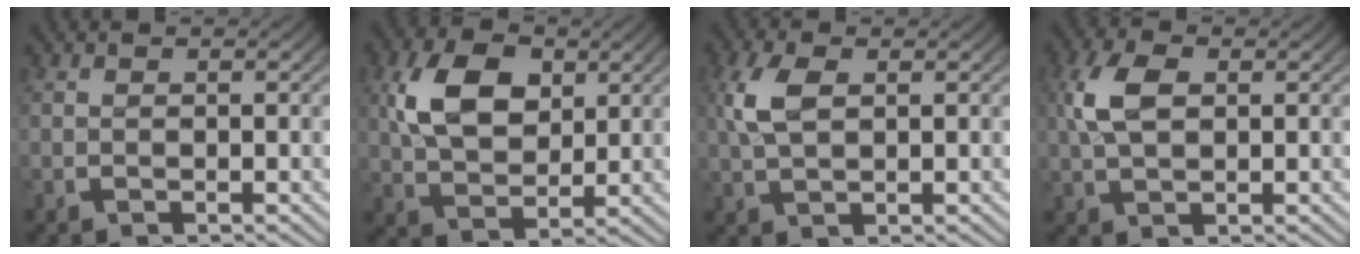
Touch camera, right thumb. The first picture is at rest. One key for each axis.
{"total": 8.3, "fx": 1.9, "fy": 5.3, "fz": 6.0, "tx": -0.122, "ty": -0.016, "tz": 0.043}
{"total": 3.6, "fx": 1.2, "fy": 1.8, "fz": 2.9, "tx": -0.072, "ty": 0.003, "tz": 0.028}
{"total": 4.5, "fx": 1.1, "fy": 2.5, "fz": 3.5, "tx": -0.081, "ty": 0.002, "tz": 0.027}